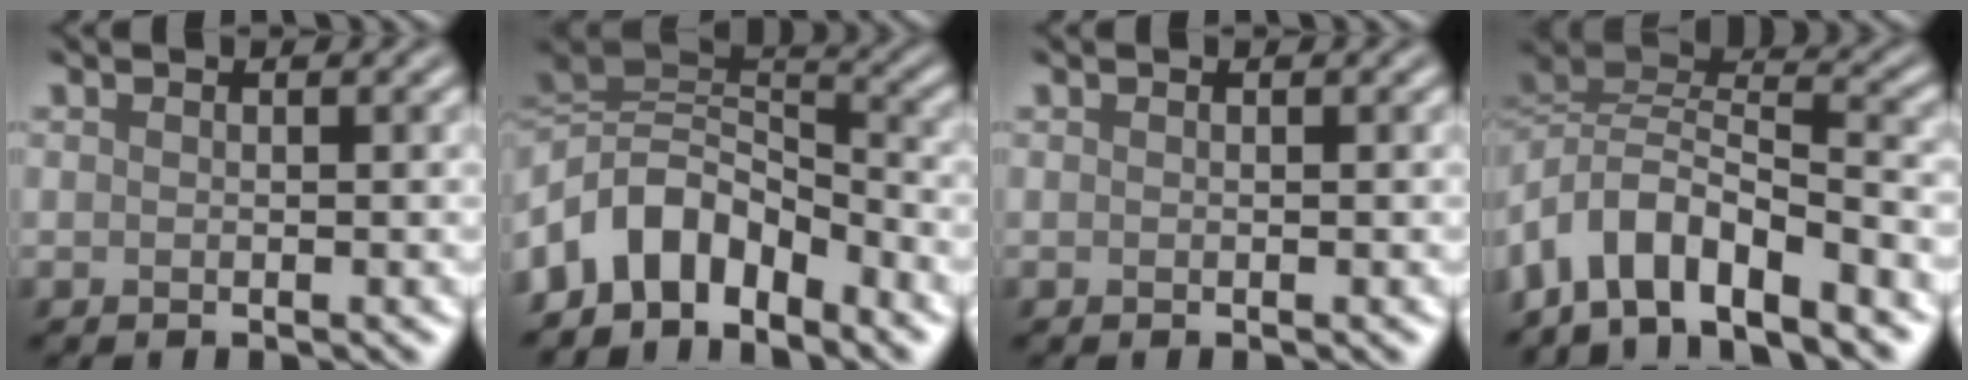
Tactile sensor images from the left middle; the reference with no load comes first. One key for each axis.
{"total": 8.4, "fx": -4.7, "fy": 4.9, "fz": 5.0, "tx": -0.076, "ty": 0.007, "tz": -0.098}
{"total": 0.0}
{"total": 7.9, "fx": -4.8, "fy": 2.9, "fz": 5.5, "tx": -0.087, "ty": 0.009, "tz": -0.100}